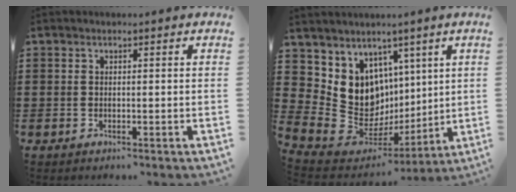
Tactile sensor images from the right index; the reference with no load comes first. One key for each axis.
{"total": 10.4, "fx": 1.7, "fy": 9.7, "fz": 3.5, "tx": -0.119, "ty": -0.032, "tz": 0.045}